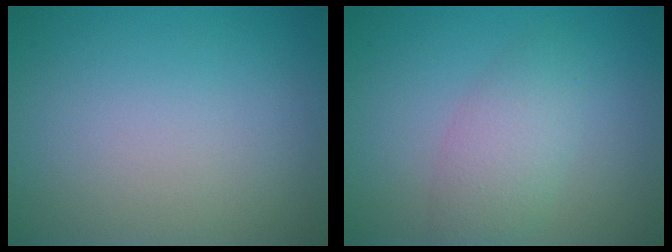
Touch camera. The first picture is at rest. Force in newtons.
{"total": 3.1, "press": 3.1, "slide": 0.1}